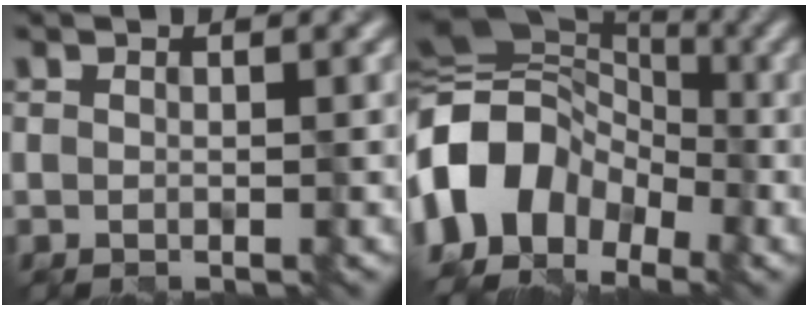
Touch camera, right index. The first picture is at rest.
{"total": 11.3, "force": [-4.8, 8.5, 5.8], "torque": [-0.128, 0.010, -0.117]}